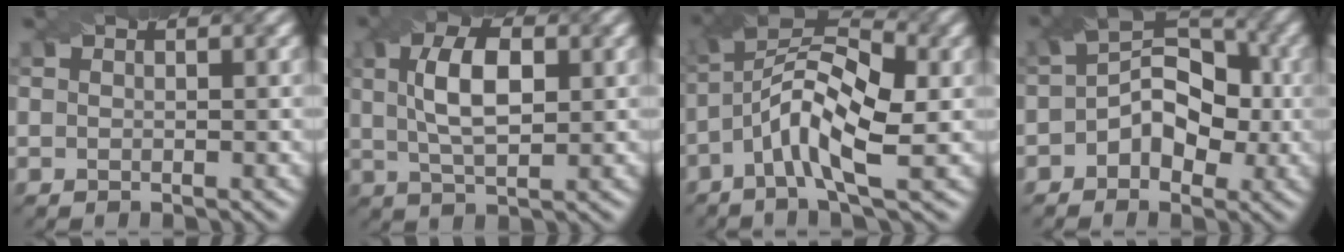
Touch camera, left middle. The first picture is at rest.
{"total": 6.0, "force": [1.3, 2.7, 5.2], "torque": [-0.100, 0.009, 0.023]}
{"total": 8.4, "force": [-1.8, 2.9, 7.7], "torque": [-0.143, 0.022, -0.047]}
{"total": 5.8, "force": [-0.8, 4.0, 4.1], "torque": [-0.043, 0.015, -0.022]}